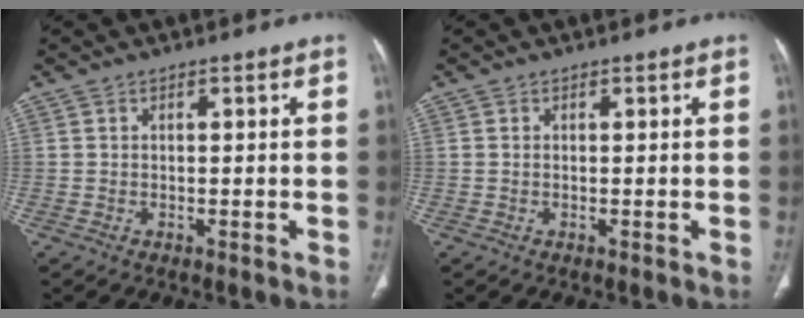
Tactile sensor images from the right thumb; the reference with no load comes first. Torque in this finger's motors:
{"motor_torque": [-0.05, 0.29, -0.24, 0.10, 0.04]}